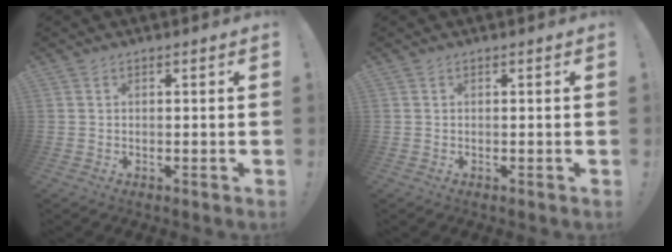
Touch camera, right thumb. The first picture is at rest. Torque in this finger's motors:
{"motor_torque": [-0.08, 0.08, 0.00, 0.00, 0.00]}